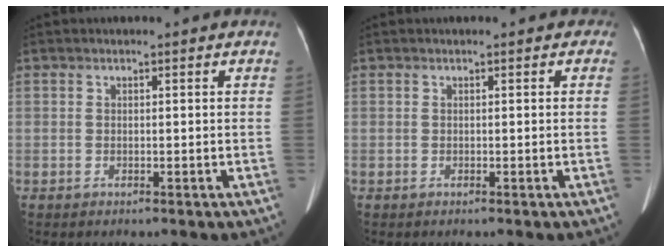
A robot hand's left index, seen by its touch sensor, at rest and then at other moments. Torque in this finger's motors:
{"motor_torque": [0.19, -0.12, 0.00, 0.01]}